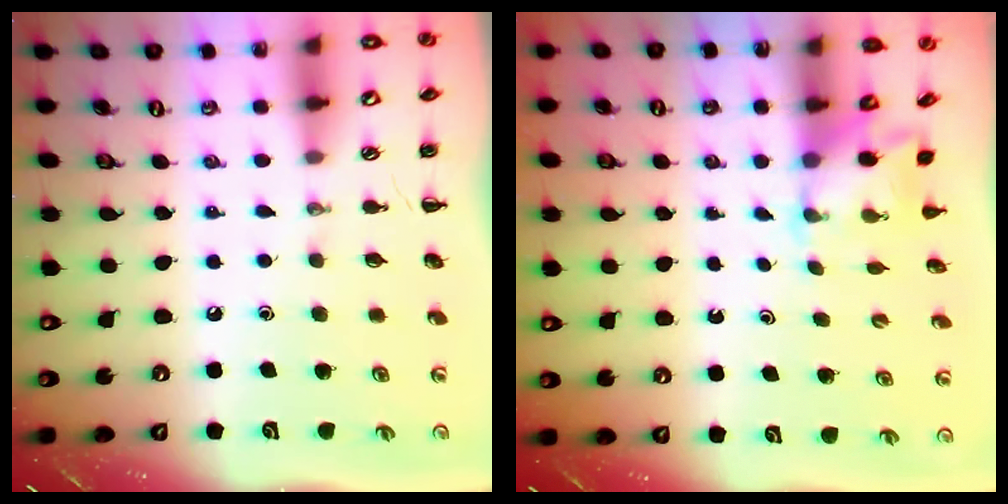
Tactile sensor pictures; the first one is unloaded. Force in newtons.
{"total": 2.0, "press": 1.9, "slide": 0.6}